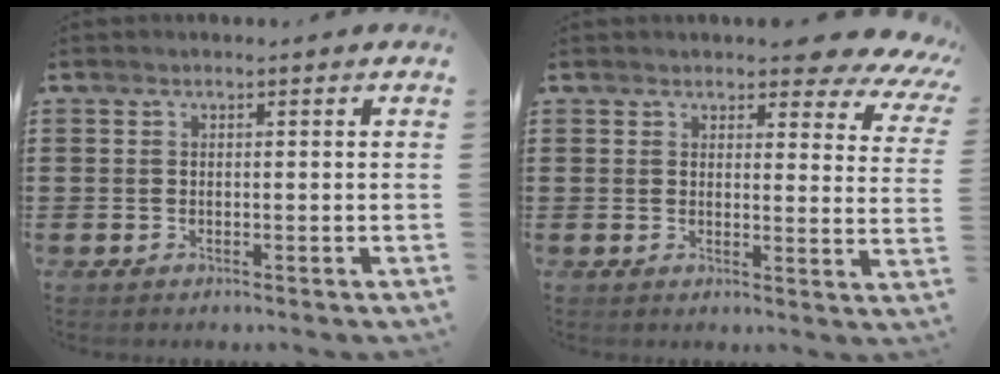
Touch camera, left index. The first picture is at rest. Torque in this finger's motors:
{"motor_torque": [2.14, 0.00, 0.22, 0.07]}